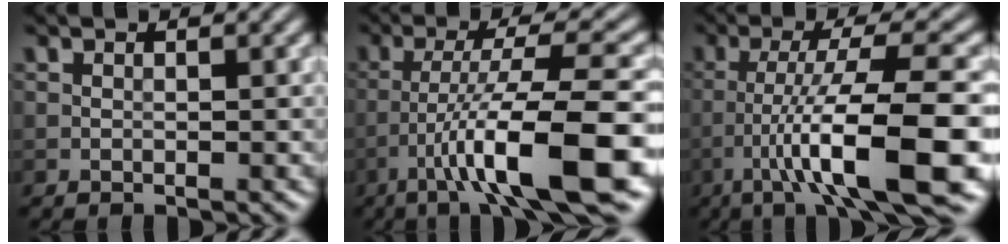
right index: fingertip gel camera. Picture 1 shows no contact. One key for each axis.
{"total": 10.5, "fx": -4.8, "fy": 1.4, "fz": 9.2, "tx": -0.151, "ty": 0.016, "tz": -0.074}
{"total": 11.7, "fx": -4.9, "fy": 1.8, "fz": 10.5, "tx": -0.163, "ty": 0.018, "tz": -0.073}